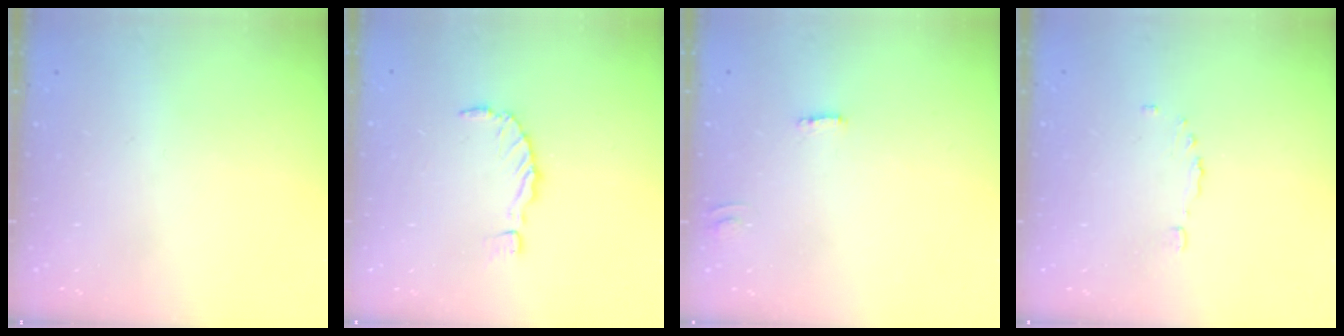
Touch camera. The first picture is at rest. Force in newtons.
{"total": 0.0}
{"total": 2.0, "press": 2.0, "slide": 0.1}
{"total": 2.7, "press": 2.6, "slide": 0.8}